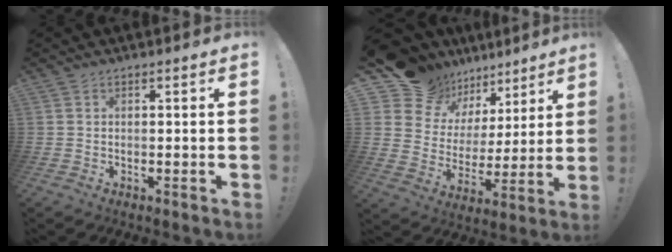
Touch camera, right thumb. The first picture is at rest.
{"total": 12.3, "force": [10.2, 6.8, 1.3], "torque": [-0.040, -0.087, 0.193]}